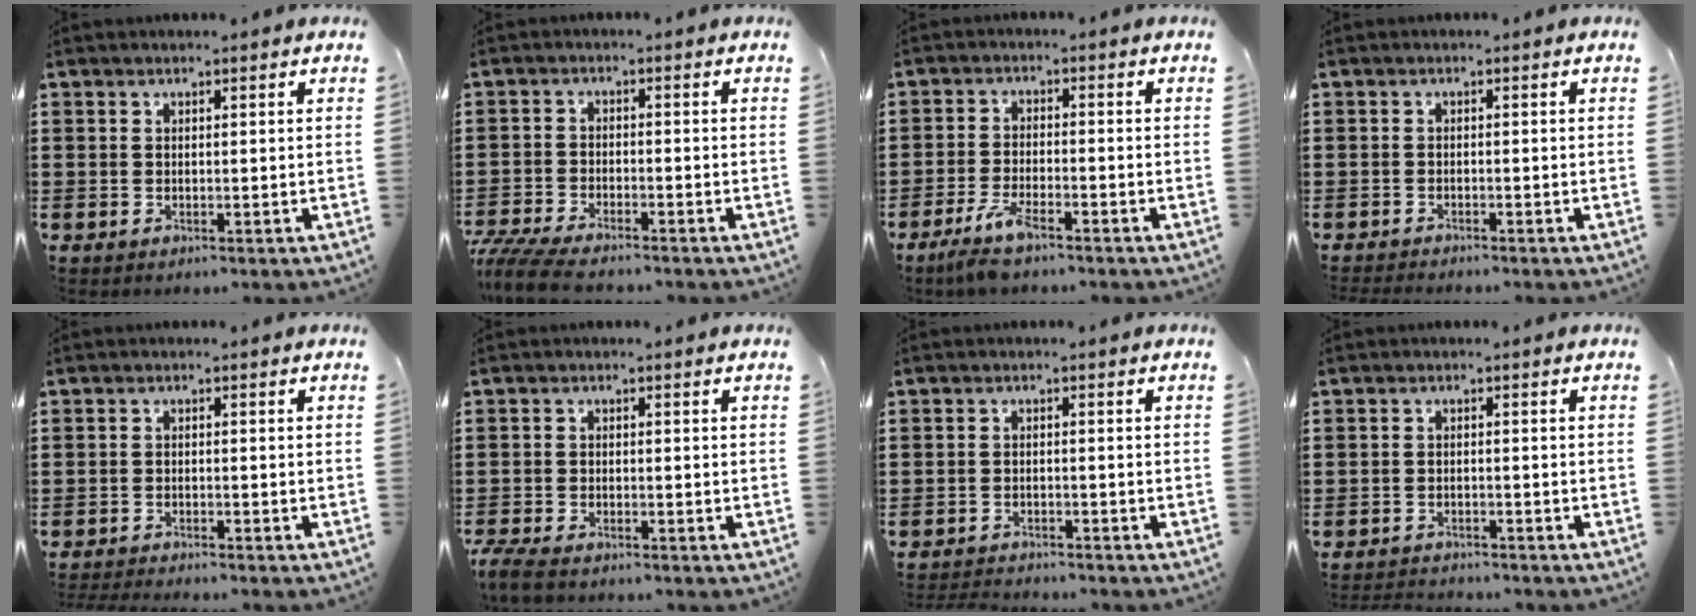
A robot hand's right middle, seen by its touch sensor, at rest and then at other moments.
{"total": 5.0, "force": [-4.6, 0.5, 1.8], "torque": [-0.054, -0.012, -0.095]}
{"total": 4.9, "force": [-3.6, 0.8, 3.2], "torque": [-0.078, -0.011, -0.073]}
{"total": 1.1, "force": [-1.1, 0.0, 0.1], "torque": [-0.004, 0.001, -0.022]}
{"total": 1.7, "force": [-1.7, 0.0, 0.2], "torque": [-0.005, 0.000, -0.035]}
{"total": 2.4, "force": [-2.2, 0.3, 1.0], "torque": [-0.038, -0.005, -0.050]}
{"total": 2.2, "force": [-2.2, 0.2, 0.0], "torque": [-0.006, -0.001, -0.047]}
{"total": 1.9, "force": [-1.9, 0.2, -0.1], "torque": [-0.005, -0.001, -0.041]}